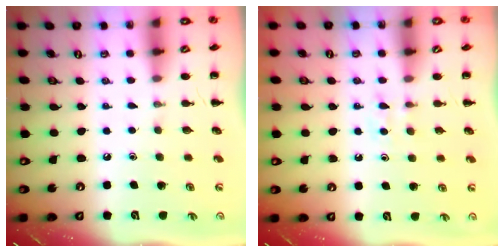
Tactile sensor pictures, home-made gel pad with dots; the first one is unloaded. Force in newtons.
{"total": 3.5, "press": 3.3, "slide": 1.2}